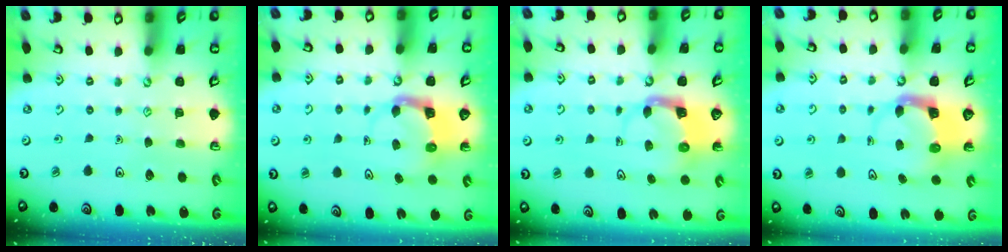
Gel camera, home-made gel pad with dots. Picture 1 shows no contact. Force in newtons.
{"total": 3.9, "press": 3.9, "slide": 0.4}
{"total": 4.0, "press": 3.9, "slide": 0.6}
{"total": 3.6, "press": 3.6, "slide": 0.5}